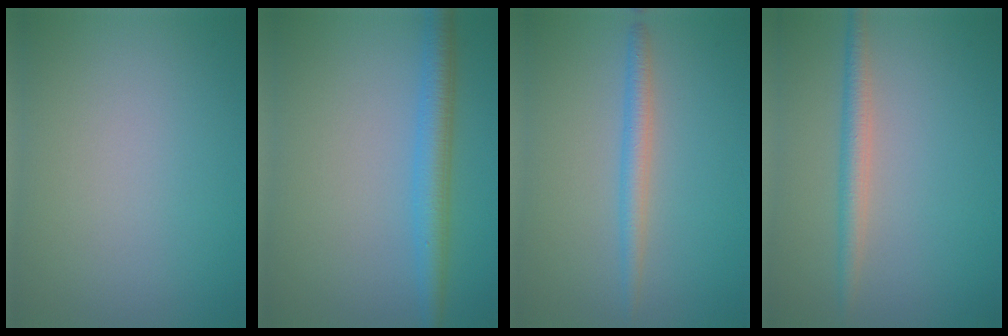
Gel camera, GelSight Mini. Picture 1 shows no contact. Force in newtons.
{"total": 3.7, "press": 3.7, "slide": 0.1}
{"total": 2.3, "press": 2.3, "slide": 0.0}
{"total": 2.4, "press": 2.4, "slide": 0.1}